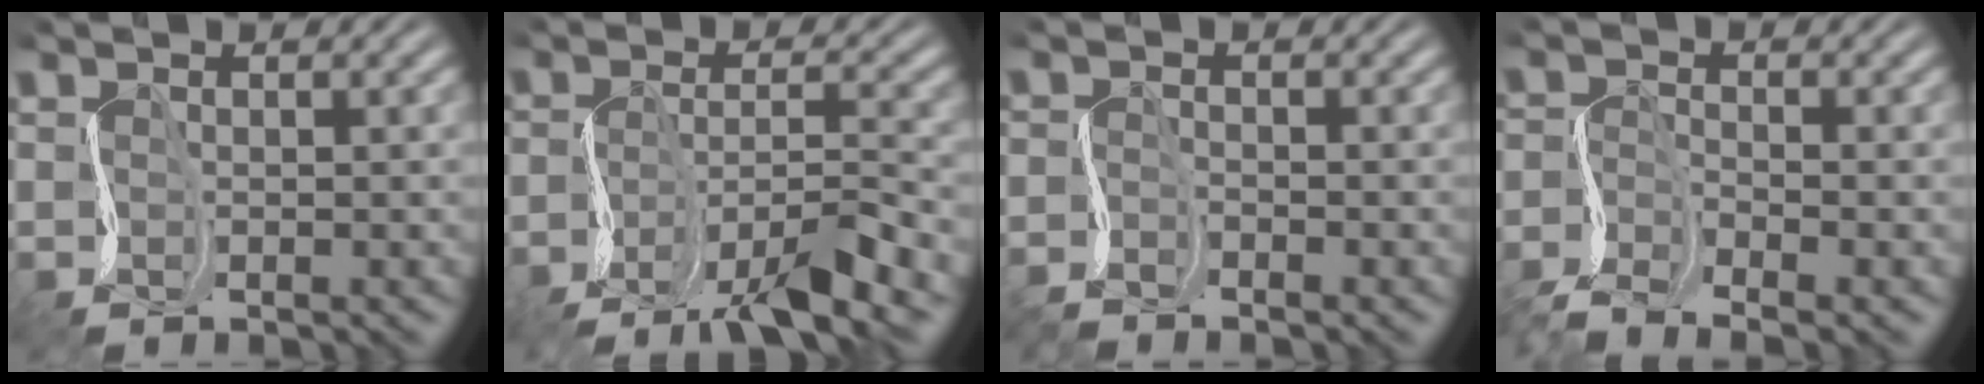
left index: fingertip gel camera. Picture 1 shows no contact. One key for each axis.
{"total": 6.4, "fx": -4.5, "fy": 1.1, "fz": 4.4, "tx": -0.072, "ty": 0.005, "tz": -0.089}
{"total": 2.4, "fx": -2.3, "fy": 0.2, "fz": 0.3, "tx": -0.011, "ty": -0.002, "tz": -0.056}
{"total": 4.9, "fx": -4.2, "fy": 1.1, "fz": 2.3, "tx": -0.051, "ty": -0.007, "tz": -0.092}